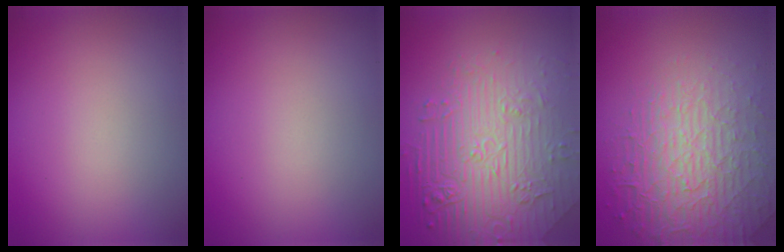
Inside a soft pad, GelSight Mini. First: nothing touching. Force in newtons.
{"total": 0.0}
{"total": 8.8, "press": 6.0, "slide": 6.4}
{"total": 7.4, "press": 5.4, "slide": 5.0}